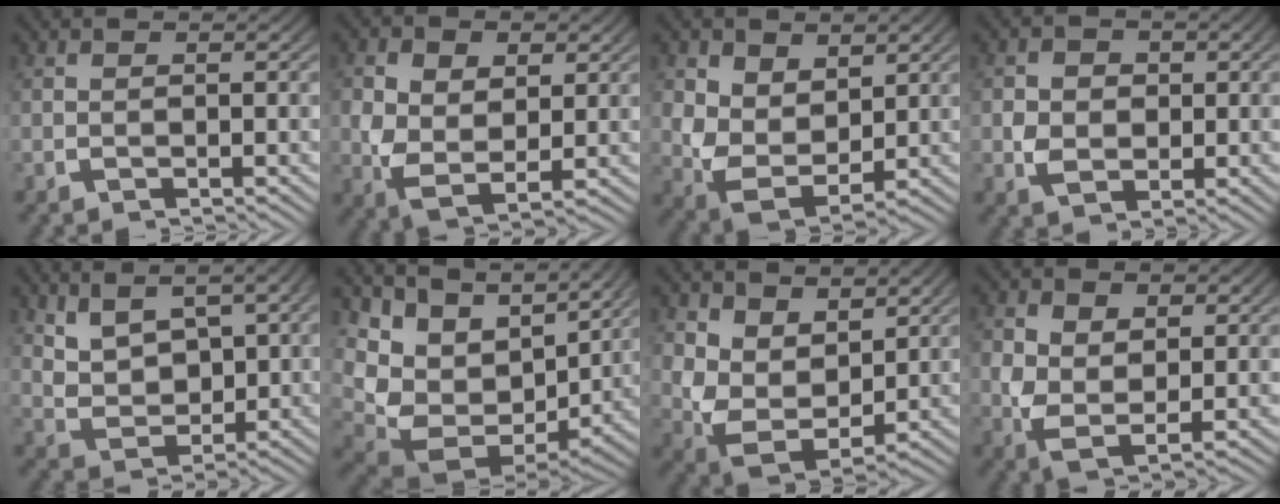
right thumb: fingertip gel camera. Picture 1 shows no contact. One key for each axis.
{"total": 6.6, "fx": -0.7, "fy": 4.8, "fz": 4.4, "tx": -0.113, "ty": -0.040, "tz": 0.009}
{"total": 7.8, "fx": -1.2, "fy": 6.1, "fz": 4.8, "tx": -0.137, "ty": -0.056, "tz": 0.008}
{"total": 3.7, "fx": -0.2, "fy": 3.0, "fz": 2.1, "tx": -0.039, "ty": -0.013, "tz": 0.004}
{"total": 6.7, "fx": 2.0, "fy": 4.4, "fz": 4.6, "tx": -0.084, "ty": -0.010, "tz": 0.044}
{"total": 13.6, "fx": 0.3, "fy": 9.8, "fz": 9.5, "tx": -0.211, "ty": -0.043, "tz": 0.020}
{"total": 9.0, "fx": -1.3, "fy": 7.0, "fz": 5.5, "tx": -0.158, "ty": -0.064, "tz": 0.006}
{"total": 6.0, "fx": -0.6, "fy": 4.4, "fz": 4.0, "tx": -0.101, "ty": -0.035, "tz": 0.010}